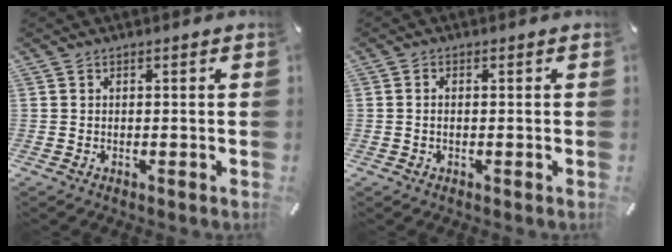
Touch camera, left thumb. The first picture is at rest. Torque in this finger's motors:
{"motor_torque": [-0.06, -0.26, 0.12, 0.12, 0.01]}